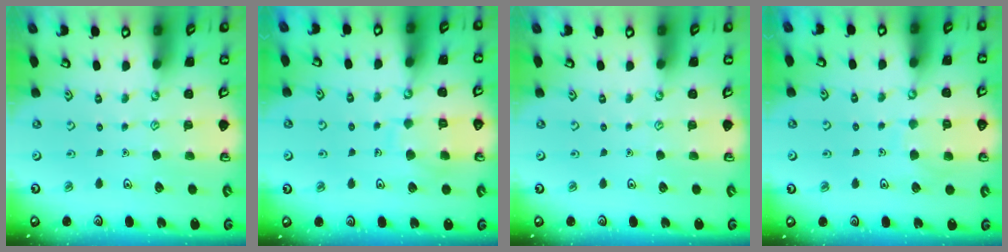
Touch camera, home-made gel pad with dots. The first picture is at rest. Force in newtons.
{"total": 7.2, "press": 7.1, "slide": 0.7}
{"total": 0.0}
{"total": 6.0, "press": 6.0, "slide": 0.5}